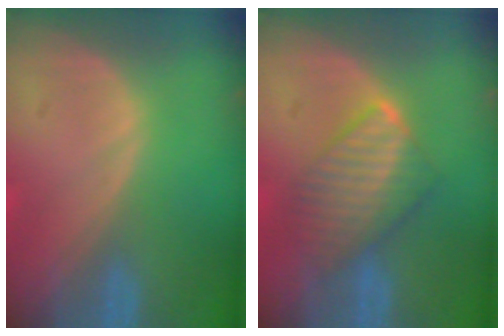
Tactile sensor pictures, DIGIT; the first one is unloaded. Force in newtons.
{"total": 6.4, "press": 6.4, "slide": 0.8}